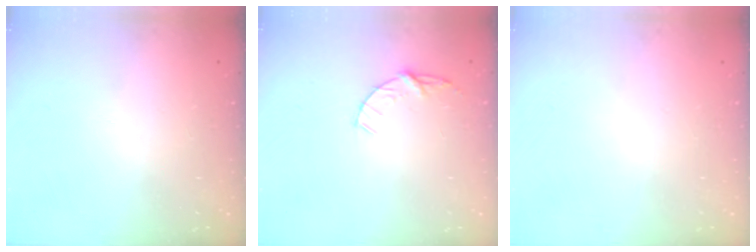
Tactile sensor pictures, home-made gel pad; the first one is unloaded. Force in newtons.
{"total": 4.5, "press": 4.5, "slide": 0.5}
{"total": 0.0}